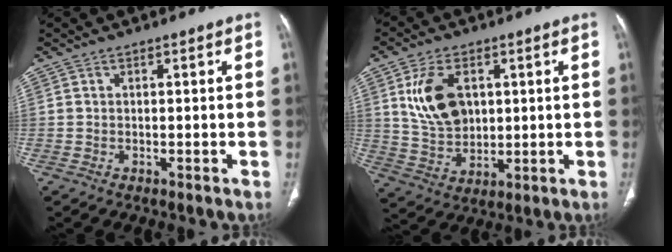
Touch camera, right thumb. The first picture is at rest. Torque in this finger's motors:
{"motor_torque": [0.09, 0.19, 0.76, 0.21, 0.17]}